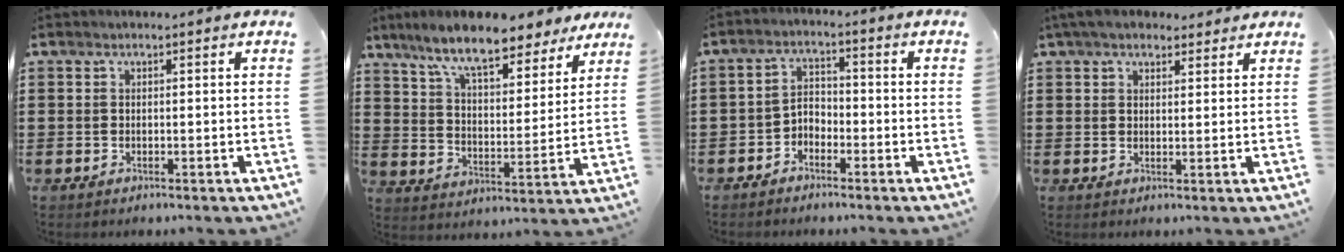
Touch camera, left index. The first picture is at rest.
{"total": 10.2, "force": [8.6, 1.8, 5.3], "torque": [-0.126, -0.034, 0.149]}
{"total": 3.0, "force": [-2.7, 1.3, 0.6], "torque": [-0.026, 0.004, -0.061]}
{"total": 4.5, "force": [3.8, 1.6, 1.6], "torque": [-0.044, -0.002, 0.073]}